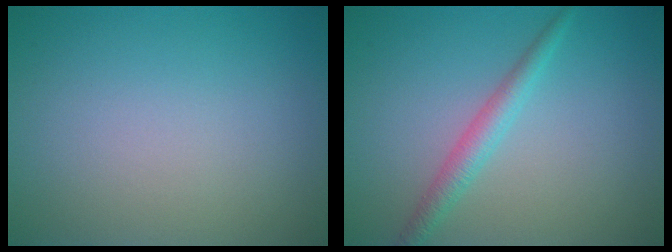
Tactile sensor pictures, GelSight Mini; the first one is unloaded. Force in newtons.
{"total": 2.3, "press": 2.2, "slide": 0.1}